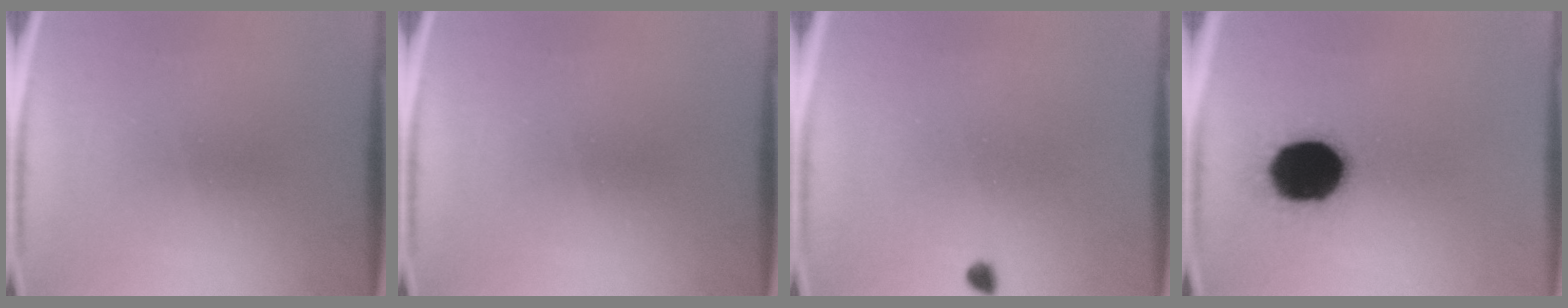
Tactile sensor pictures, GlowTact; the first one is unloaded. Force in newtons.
{"total": 0.0}
{"total": 1.2}
{"total": 19.1}